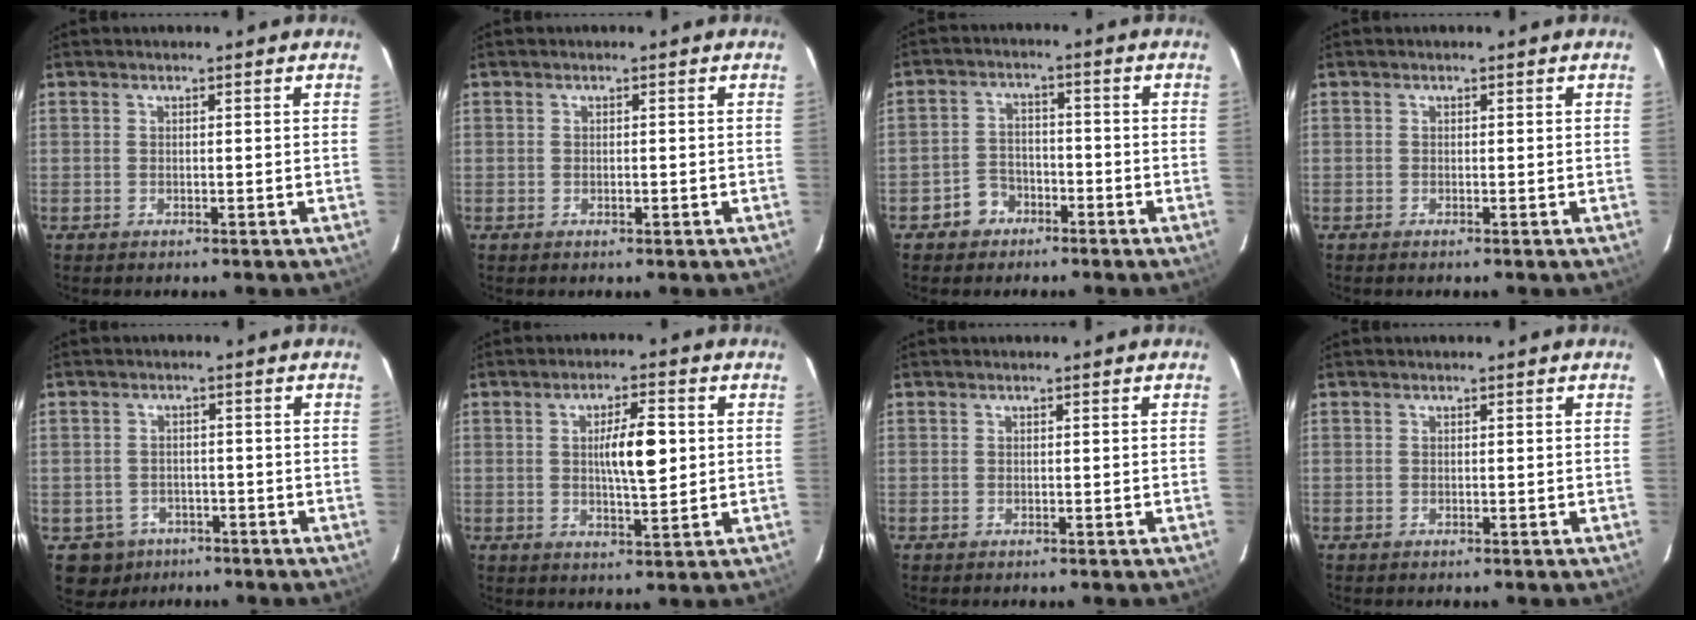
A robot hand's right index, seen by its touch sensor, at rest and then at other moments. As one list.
[{"total": 0.5, "force": [-0.1, 0.3, 0.4], "torque": [-0.010, -0.001, 0.000]}, {"total": 4.4, "force": [-2.6, 3.4, 0.9], "torque": [-0.014, 0.016, -0.044]}, {"total": 0.0}, {"total": 5.5, "force": [-2.7, 4.7, 0.1], "torque": [-0.002, 0.011, -0.034]}, {"total": 6.9, "force": [0.9, 1.4, 6.7], "torque": [-0.112, 0.005, 0.017]}, {"total": 0.0}, {"total": 0.0}]